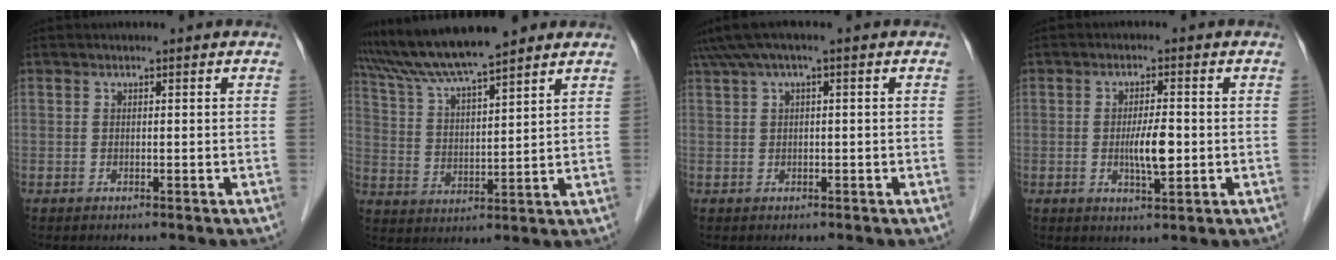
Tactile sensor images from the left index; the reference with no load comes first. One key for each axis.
{"total": 12.8, "fx": 11.2, "fy": 0.7, "fz": 6.0, "tx": -0.112, "ty": 0.028, "tz": 0.199}
{"total": 3.7, "fx": 1.7, "fy": 0.3, "fz": 3.2, "tx": -0.071, "ty": 0.034, "tz": 0.035}
{"total": 4.5, "fx": -0.5, "fy": 0.9, "fz": 4.4, "tx": -0.082, "ty": -0.004, "tz": -0.006}